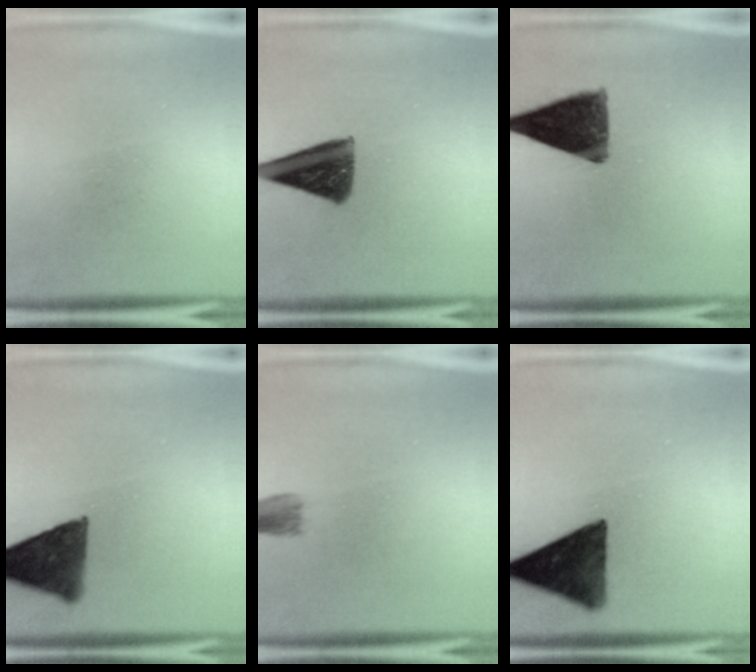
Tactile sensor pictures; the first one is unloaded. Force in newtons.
{"total": 10.8}
{"total": 11.7}
{"total": 11.1}
{"total": 2.5}
{"total": 12.5}